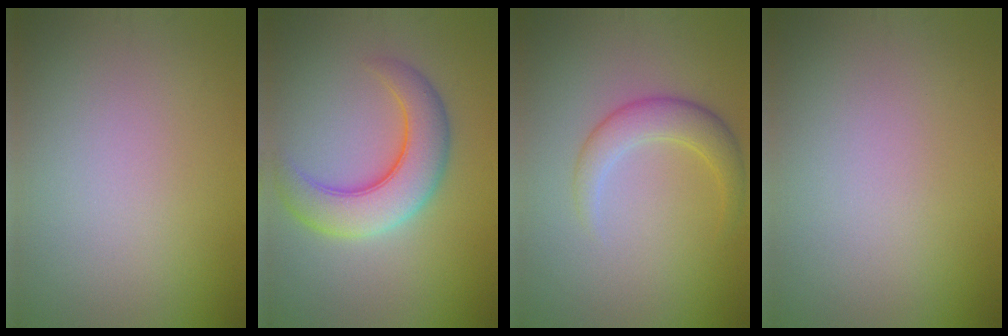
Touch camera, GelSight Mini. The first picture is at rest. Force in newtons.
{"total": 6.4, "press": 6.4, "slide": 0.3}
{"total": 3.2, "press": 3.2, "slide": 0.1}
{"total": 0.0}